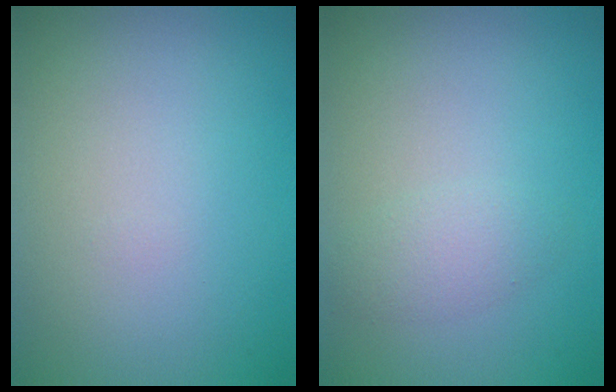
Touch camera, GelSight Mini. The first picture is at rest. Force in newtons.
{"total": 1.8, "press": 1.8, "slide": 0.1}